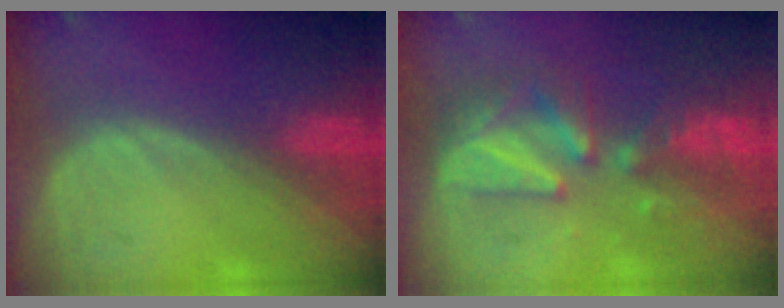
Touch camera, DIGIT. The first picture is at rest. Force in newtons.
{"total": 7.9, "press": 7.8, "slide": 1.4}